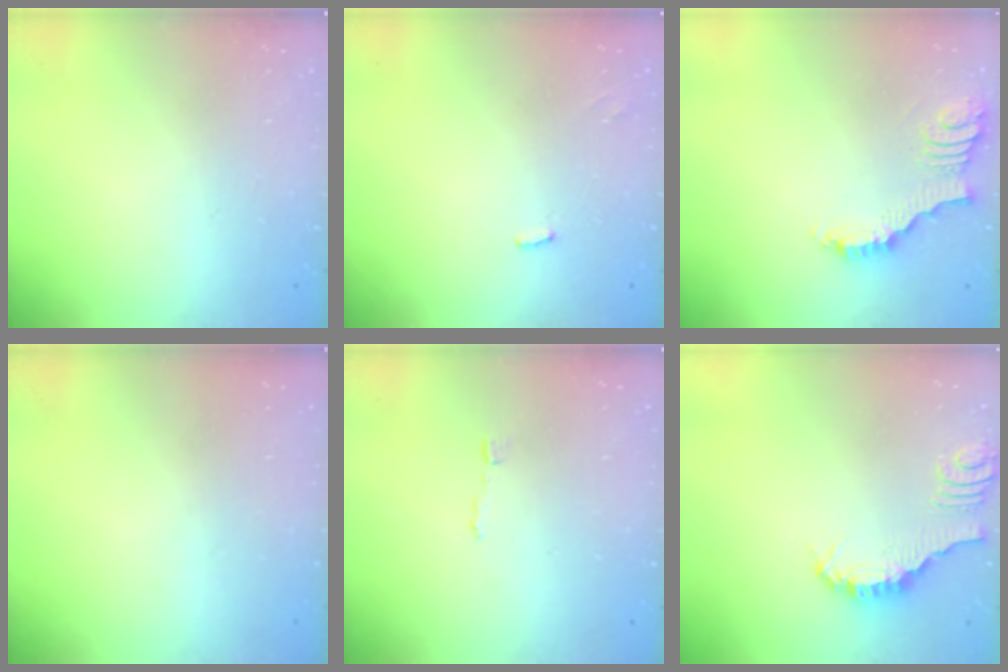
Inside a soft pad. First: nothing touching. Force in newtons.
{"total": 3.1, "press": 3.1, "slide": 0.2}
{"total": 3.4, "press": 3.4, "slide": 0.2}
{"total": 0.0}
{"total": 1.2, "press": 1.2, "slide": 0.0}
{"total": 1.3, "press": 1.3, "slide": 0.3}